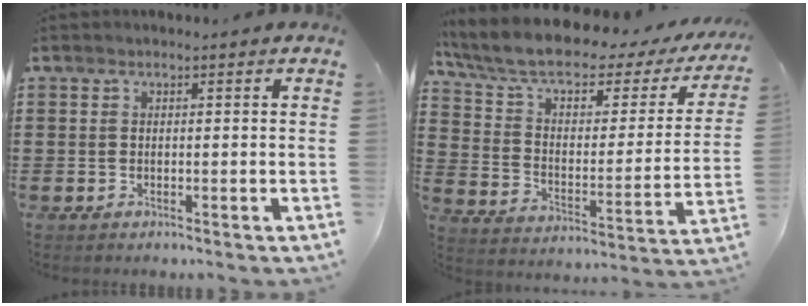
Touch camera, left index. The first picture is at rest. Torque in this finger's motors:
{"motor_torque": [2.14, 0.00, 1.06, 0.21]}